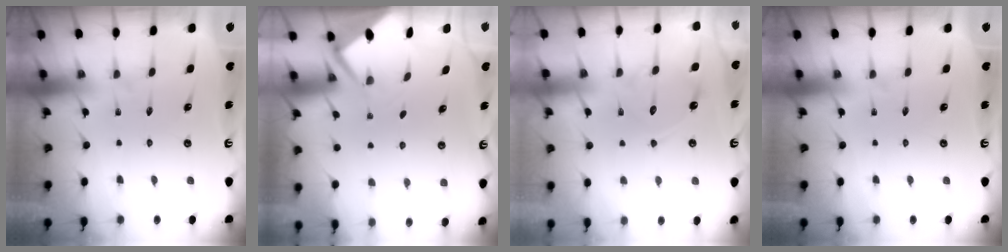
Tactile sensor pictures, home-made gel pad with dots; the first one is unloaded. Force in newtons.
{"total": 2.6, "press": 2.6, "slide": 0.4}
{"total": 10.2, "press": 10.2, "slide": 0.6}
{"total": 0.0}